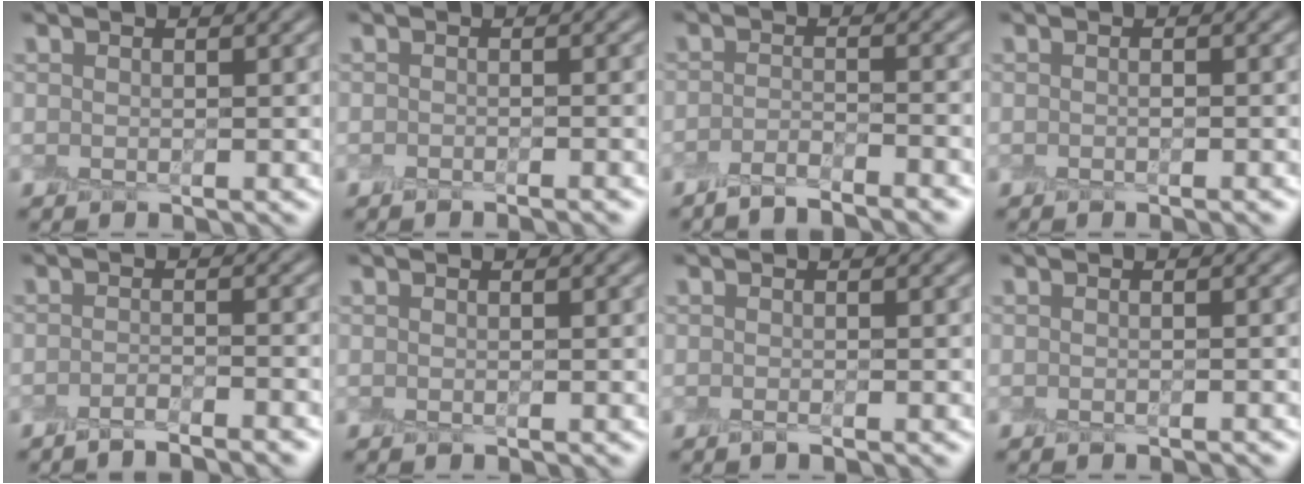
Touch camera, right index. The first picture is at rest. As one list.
[{"total": 1.5, "force": [-1.2, 0.2, 0.8], "torque": [-0.005, -0.006, -0.016]}, {"total": 3.5, "force": [-2.8, 0.6, 2.0], "torque": [-0.027, 0.002, -0.054]}, {"total": 0.9, "force": [-0.5, 0.1, 0.8], "torque": [-0.009, -0.001, -0.006]}, {"total": 3.1, "force": [-2.5, 0.5, 1.7], "torque": [-0.020, 0.001, -0.047]}, {"total": 0.0}, {"total": 1.0, "force": [-0.6, 0.2, 0.8], "torque": [-0.009, -0.005, -0.011]}, {"total": 1.1, "force": [-0.9, 0.2, 0.6], "torque": [0.000, -0.001, -0.014]}]